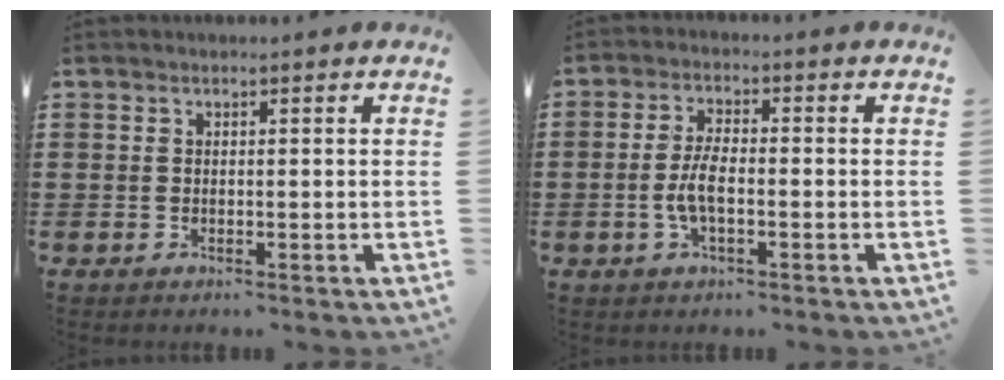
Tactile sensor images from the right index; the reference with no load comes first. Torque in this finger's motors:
{"motor_torque": [2.14, 0.00, 0.63, 0.14]}